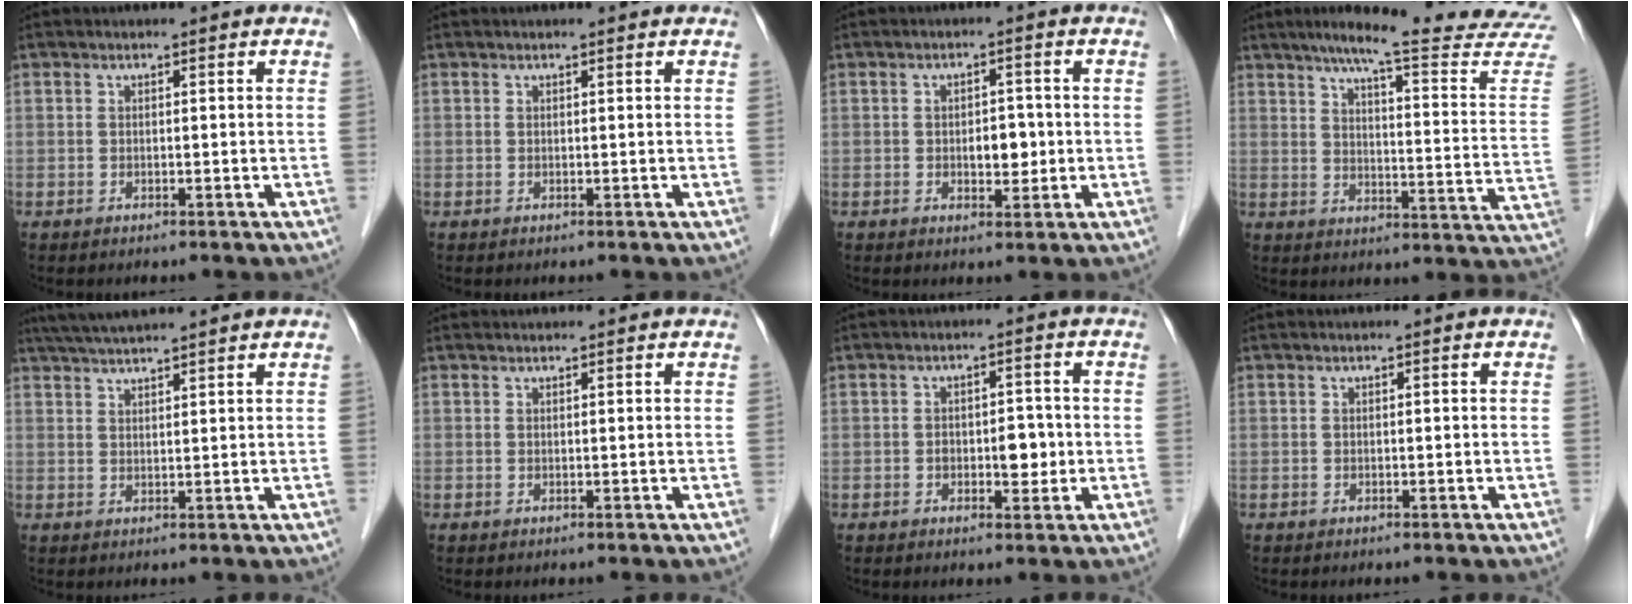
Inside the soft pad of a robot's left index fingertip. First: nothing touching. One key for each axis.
{"total": 1.3, "fx": 1.2, "fy": 0.1, "fz": 0.4, "tx": -0.012, "ty": 0.011, "tz": 0.014}
{"total": 3.4, "fx": -0.3, "fy": 1.9, "fz": 2.8, "tx": -0.037, "ty": 0.004, "tz": 0.000}
{"total": 22.7, "fx": 20.2, "fy": -0.5, "fz": 10.3, "tx": -0.140, "ty": -0.081, "tz": 0.243}
{"total": 8.3, "fx": 7.4, "fy": -0.5, "fz": 3.7, "tx": -0.066, "ty": 0.037, "tz": 0.114}
{"total": 2.1, "fx": 2.1, "fy": 0.2, "fz": 0.4, "tx": -0.009, "ty": 0.019, "tz": 0.026}
{"total": 3.6, "fx": -0.6, "fy": 2.0, "fz": 3.0, "tx": -0.040, "ty": 0.005, "tz": -0.004}
{"total": 0.0}